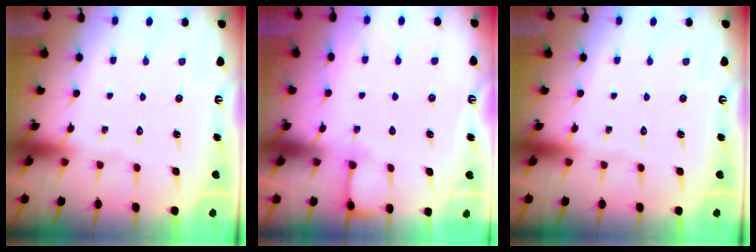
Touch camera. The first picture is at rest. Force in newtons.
{"total": 3.8, "press": 3.8, "slide": 0.4}
{"total": 0.0}